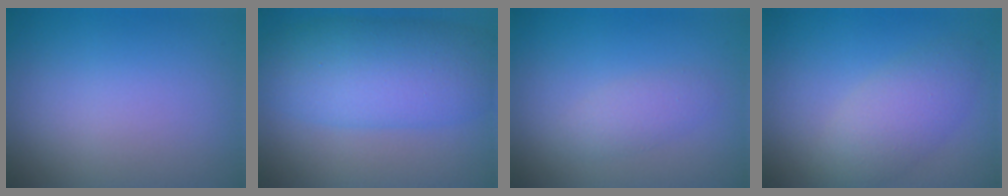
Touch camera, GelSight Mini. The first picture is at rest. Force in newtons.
{"total": 7.8, "press": 7.8, "slide": 0.3}
{"total": 1.6, "press": 1.6, "slide": 0.0}
{"total": 3.8, "press": 3.8, "slide": 0.3}